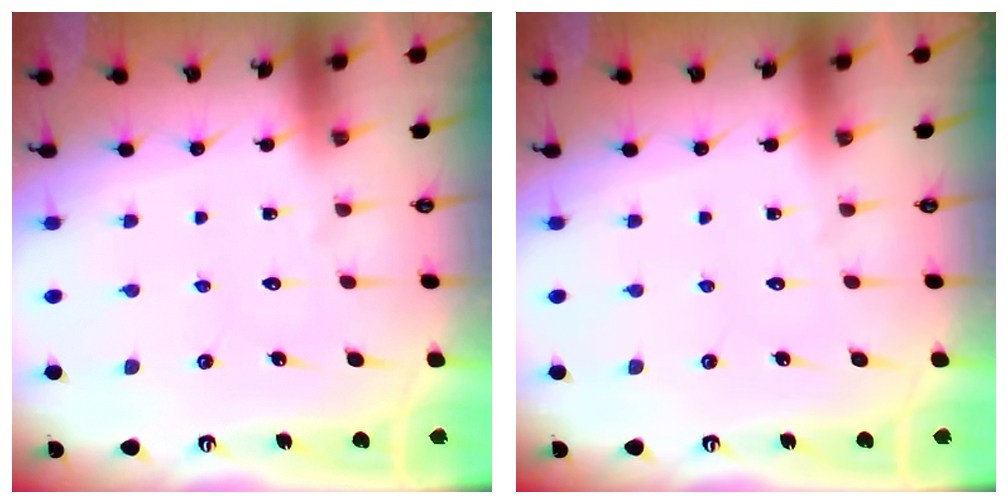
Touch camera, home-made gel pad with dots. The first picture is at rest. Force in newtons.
{"total": 0.0}